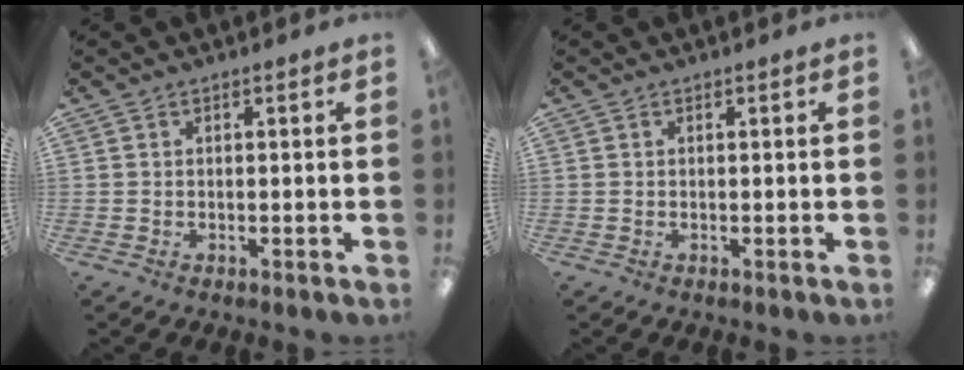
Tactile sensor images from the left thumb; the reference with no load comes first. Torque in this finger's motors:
{"motor_torque": [-0.08, -0.31, -0.08, 0.13, 0.02]}